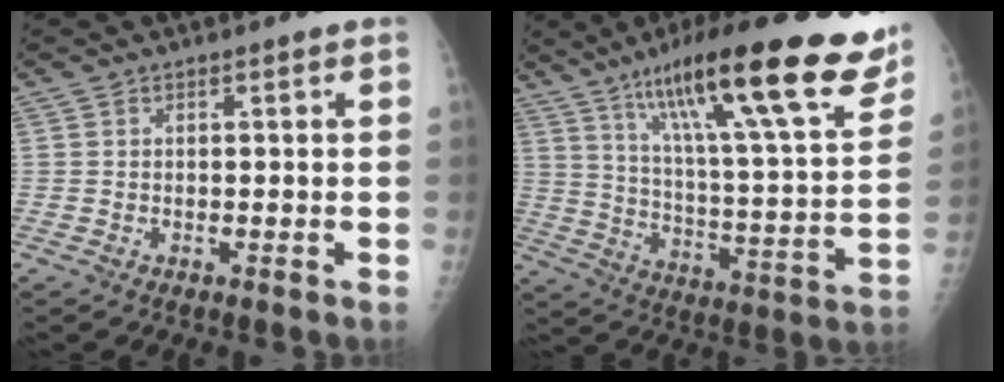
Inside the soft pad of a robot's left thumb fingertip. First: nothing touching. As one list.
[{"total": 27.5, "force": [17.5, 5.0, 20.6], "torque": [-0.301, -0.047, 0.276]}]